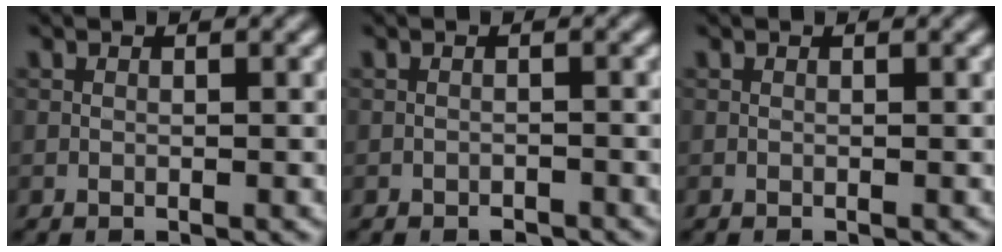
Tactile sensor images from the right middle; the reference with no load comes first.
{"total": 0.9, "force": [-0.9, -0.1, -0.1], "torque": [-0.009, 0.011, -0.006]}
{"total": 0.0}